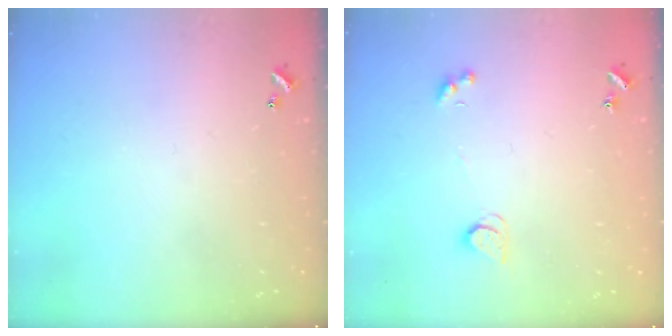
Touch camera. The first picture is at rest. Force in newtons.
{"total": 2.5, "press": 2.5, "slide": 0.5}